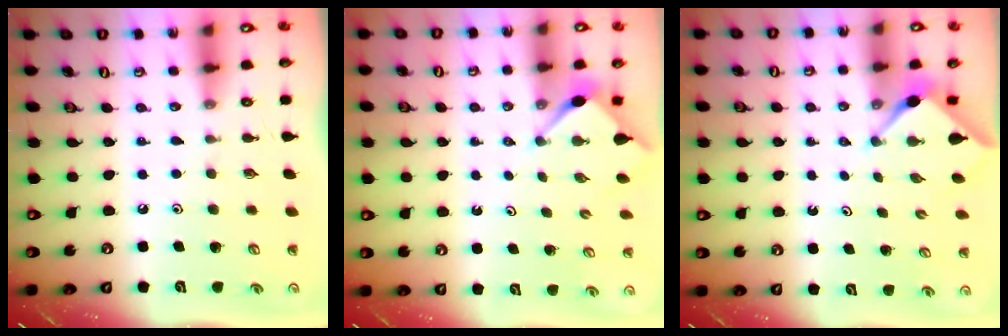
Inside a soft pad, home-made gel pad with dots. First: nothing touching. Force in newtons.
{"total": 2.7, "press": 2.7, "slide": 0.3}
{"total": 2.9, "press": 2.9, "slide": 0.4}